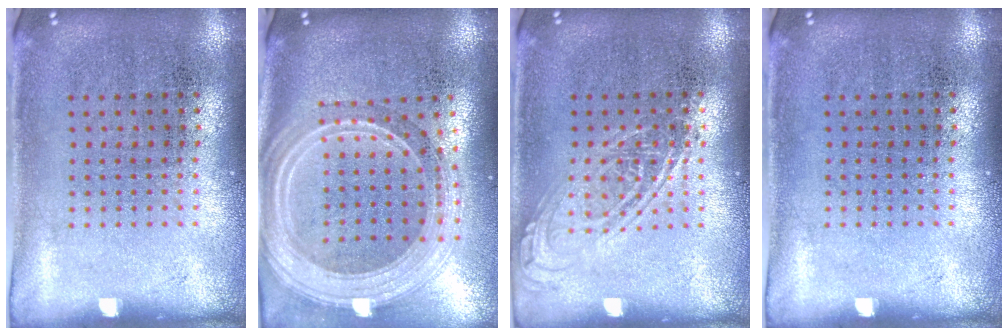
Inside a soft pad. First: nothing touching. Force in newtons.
{"total": 2.8, "press": 2.3, "slide": 1.6}
{"total": 2.2, "press": 2.2, "slide": 0.2}
{"total": 0.0}